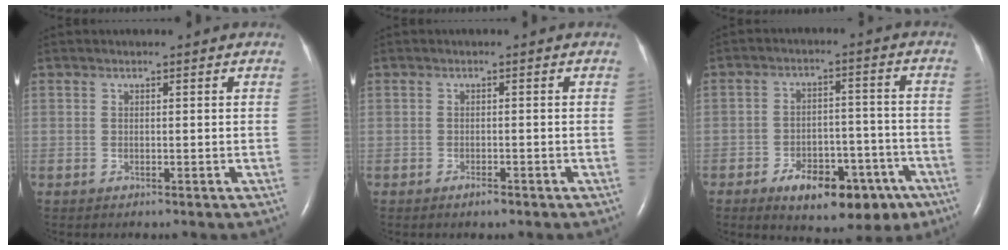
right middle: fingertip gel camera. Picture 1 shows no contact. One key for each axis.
{"total": 1.2, "fx": -0.9, "fy": 0.3, "fz": 0.8, "tx": -0.017, "ty": -0.002, "tz": -0.012}
{"total": 12.8, "fx": -7.6, "fy": 6.1, "fz": 8.3, "tx": -0.105, "ty": 0.017, "tz": -0.103}